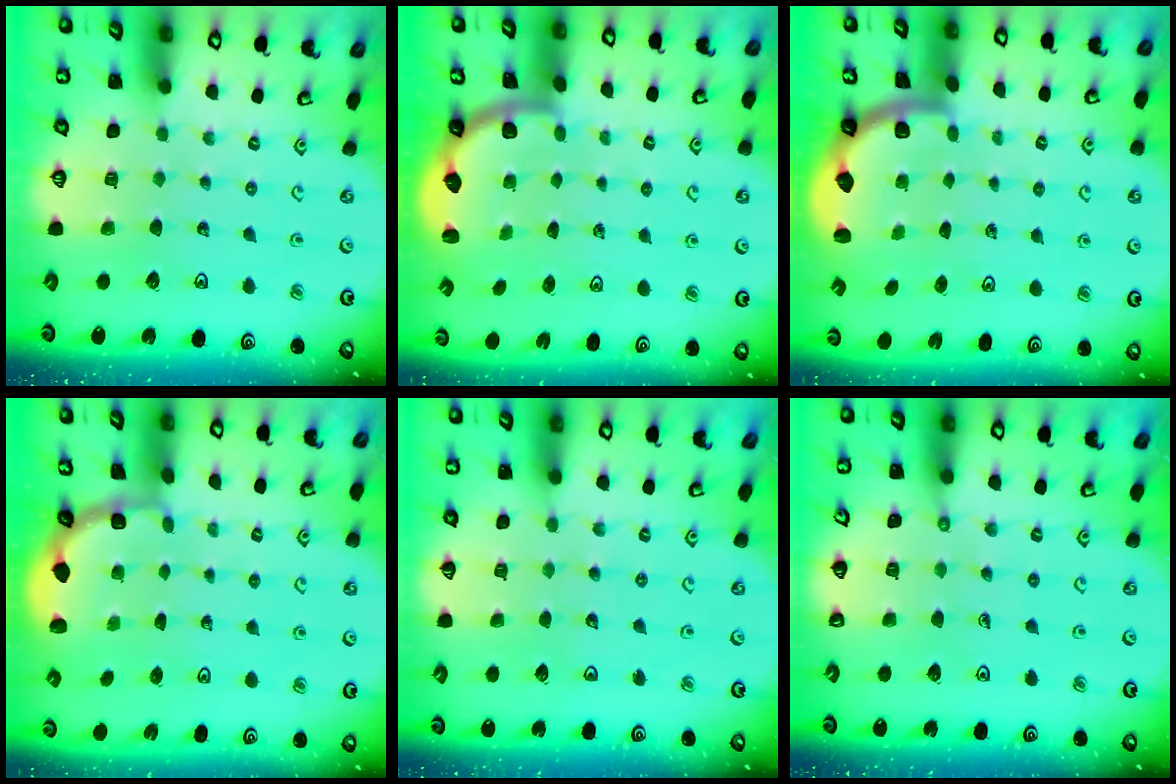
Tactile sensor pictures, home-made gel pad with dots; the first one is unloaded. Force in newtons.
{"total": 2.4, "press": 1.9, "slide": 1.4}
{"total": 1.9, "press": 1.8, "slide": 0.5}
{"total": 1.9, "press": 1.8, "slide": 0.7}
{"total": 3.9, "press": 3.9, "slide": 0.4}
{"total": 5.7, "press": 5.7, "slide": 0.7}